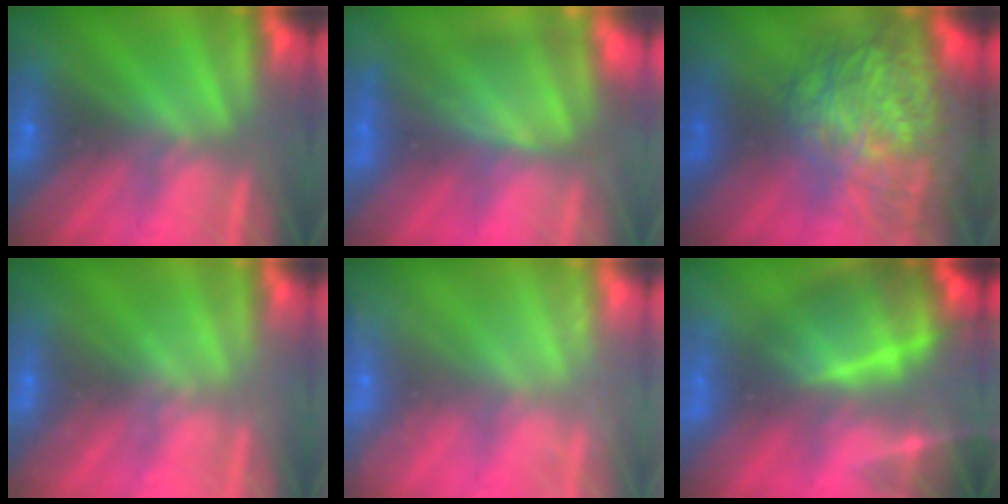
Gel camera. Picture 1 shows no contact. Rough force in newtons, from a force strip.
{"total": 5.2}
{"total": 9.8}
{"total": 2.4}
{"total": 11.8}
{"total": 7.4}